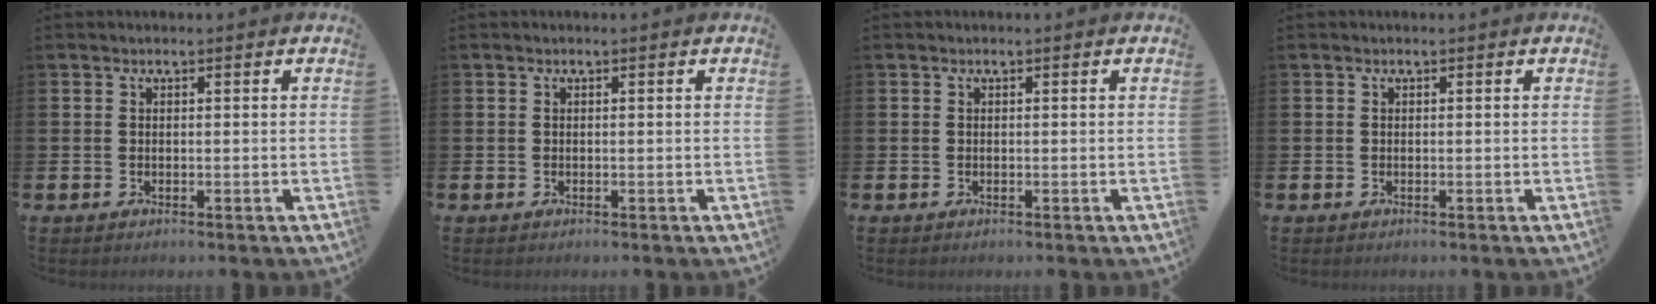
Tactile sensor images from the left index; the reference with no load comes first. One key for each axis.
{"total": 0.0}
{"total": 0.0}
{"total": 0.0}